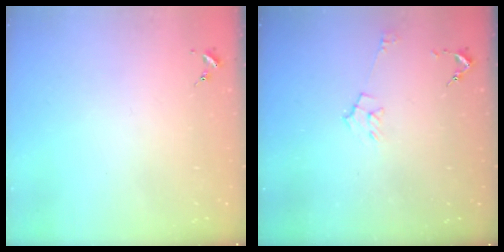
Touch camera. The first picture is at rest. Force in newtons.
{"total": 6.5, "press": 6.5, "slide": 0.8}